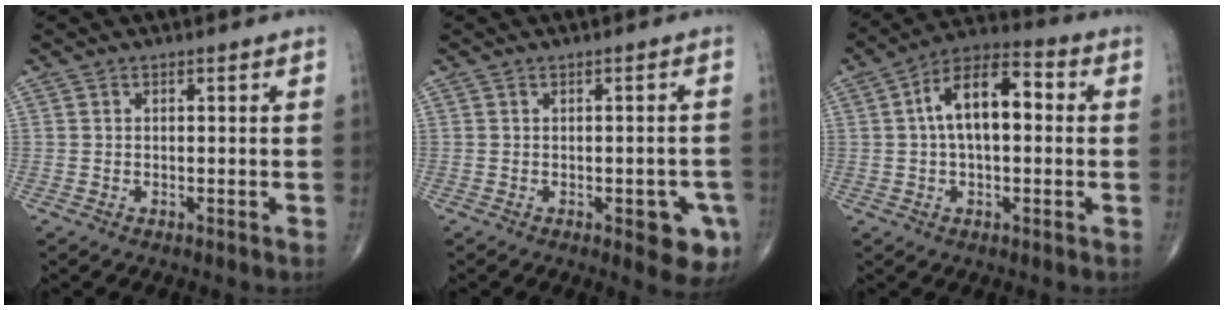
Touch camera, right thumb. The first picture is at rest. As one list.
[{"total": 6.8, "force": [-2.5, 2.8, 5.7], "torque": [-0.047, 0.002, -0.023]}, {"total": 12.6, "force": [1.4, 6.5, 10.7], "torque": [-0.175, 0.034, 0.013]}]